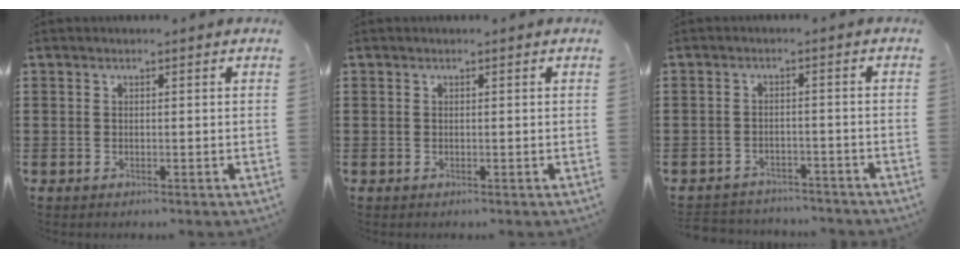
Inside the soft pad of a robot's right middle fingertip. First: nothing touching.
{"total": 0.0}
{"total": 2.7, "force": [-2.7, 0.5, -0.2], "torque": [-0.005, -0.002, -0.059]}